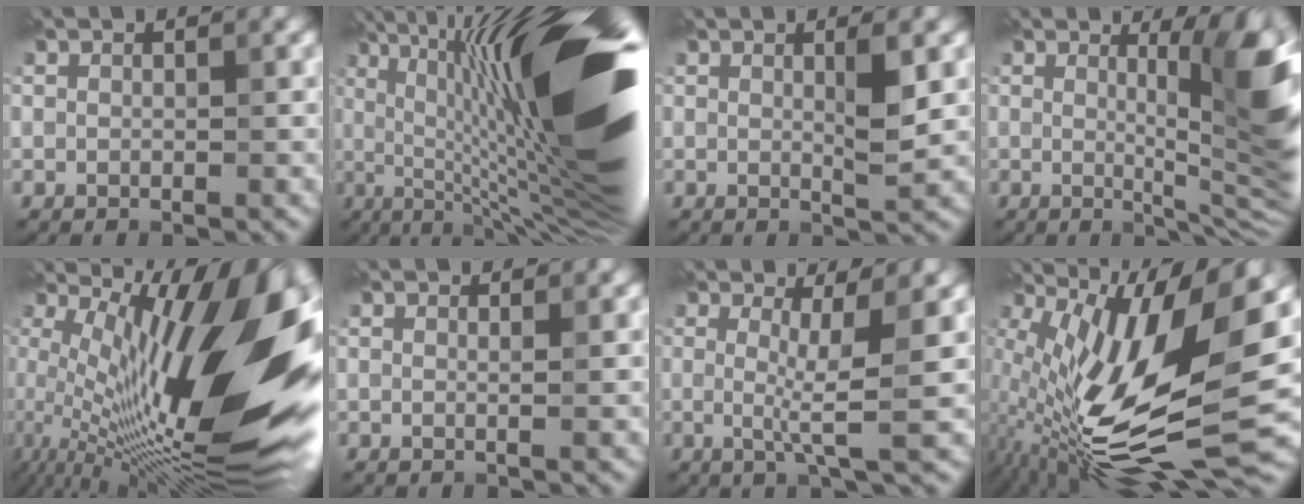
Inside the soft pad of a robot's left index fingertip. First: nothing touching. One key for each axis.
{"total": 21.7, "fx": 1.8, "fy": 4.6, "fz": 21.1, "tx": -0.282, "ty": 0.055, "tz": 0.029}
{"total": 2.6, "fx": 0.6, "fy": 0.3, "fz": 2.5, "tx": -0.039, "ty": -0.005, "tz": 0.008}
{"total": 10.6, "fx": 1.6, "fy": 2.5, "fz": 10.2, "tx": -0.111, "ty": -0.005, "tz": 0.024}
{"total": 18.1, "fx": 1.8, "fy": 6.0, "fz": 17.0, "tx": -0.253, "ty": 0.012, "tz": 0.031}
{"total": 0.8, "fx": 0.3, "fy": 0.2, "fz": 0.7, "tx": -0.005, "ty": -0.003, "tz": 0.000}
{"total": 4.6, "fx": 0.3, "fy": 0.6, "fz": 4.5, "tx": -0.079, "ty": -0.009, "tz": 0.004}
{"total": 16.7, "fx": -1.0, "fy": 6.0, "fz": 15.5, "tx": -0.288, "ty": -0.005, "tz": -0.019}